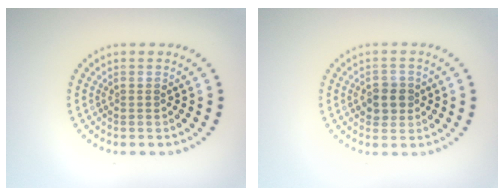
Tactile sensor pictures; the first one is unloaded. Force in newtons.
{"total": 2.4, "press": 2.3, "slide": 0.7}